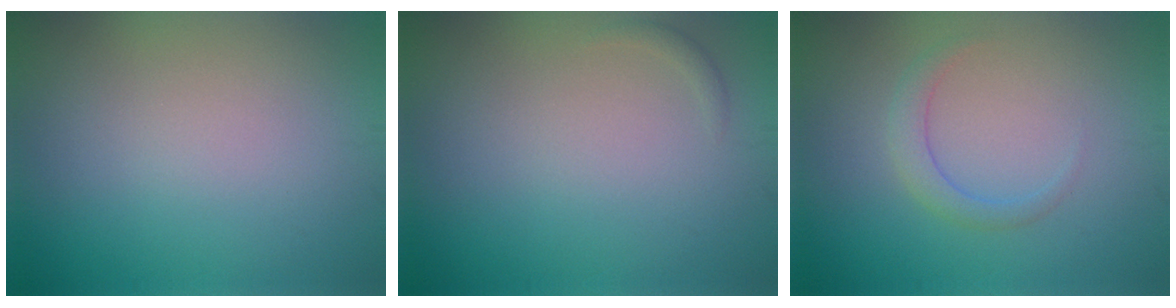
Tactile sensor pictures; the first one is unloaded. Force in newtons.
{"total": 0.6, "press": 0.6, "slide": 0.0}
{"total": 1.8, "press": 1.8, "slide": 0.1}